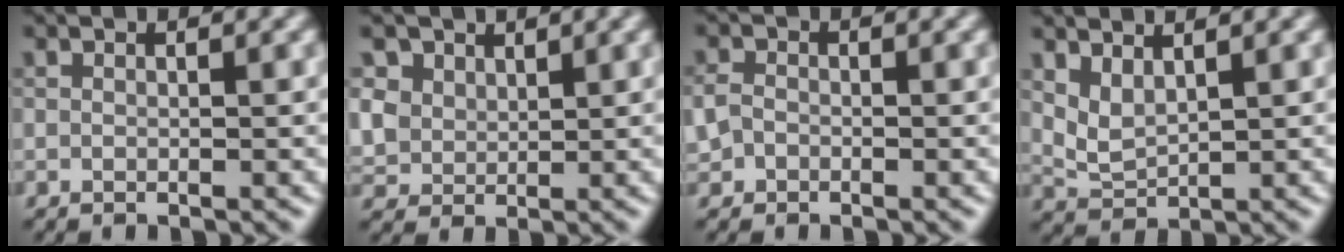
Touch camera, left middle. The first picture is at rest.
{"total": 4.5, "force": [2.6, 3.4, 1.5], "torque": [-0.072, -0.005, 0.058]}
{"total": 1.4, "force": [-0.4, 1.2, 0.6], "torque": [-0.011, 0.000, -0.014]}
{"total": 2.3, "force": [1.5, 1.0, 1.4], "torque": [-0.036, -0.007, 0.036]}